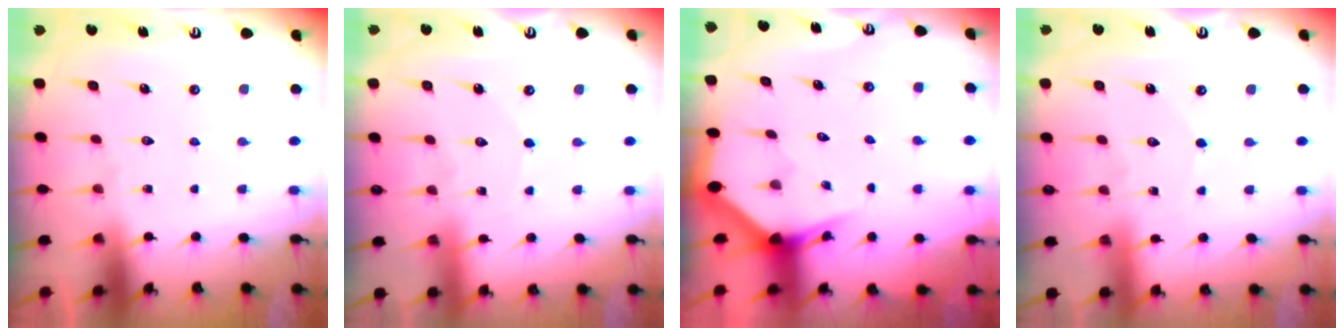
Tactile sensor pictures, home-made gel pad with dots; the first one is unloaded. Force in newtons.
{"total": 3.6, "press": 3.6, "slide": 0.3}
{"total": 3.1, "press": 3.1, "slide": 0.0}
{"total": 3.6, "press": 3.6, "slide": 0.3}